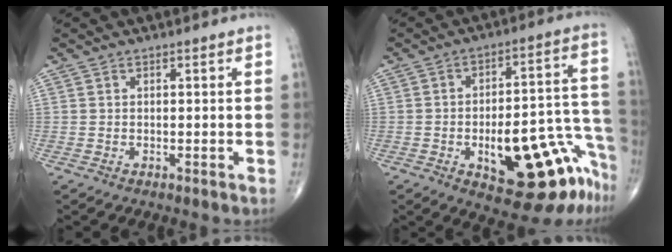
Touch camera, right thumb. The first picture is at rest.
{"total": 21.2, "force": [-10.0, 7.8, 17.0], "torque": [-0.152, 0.081, -0.123]}